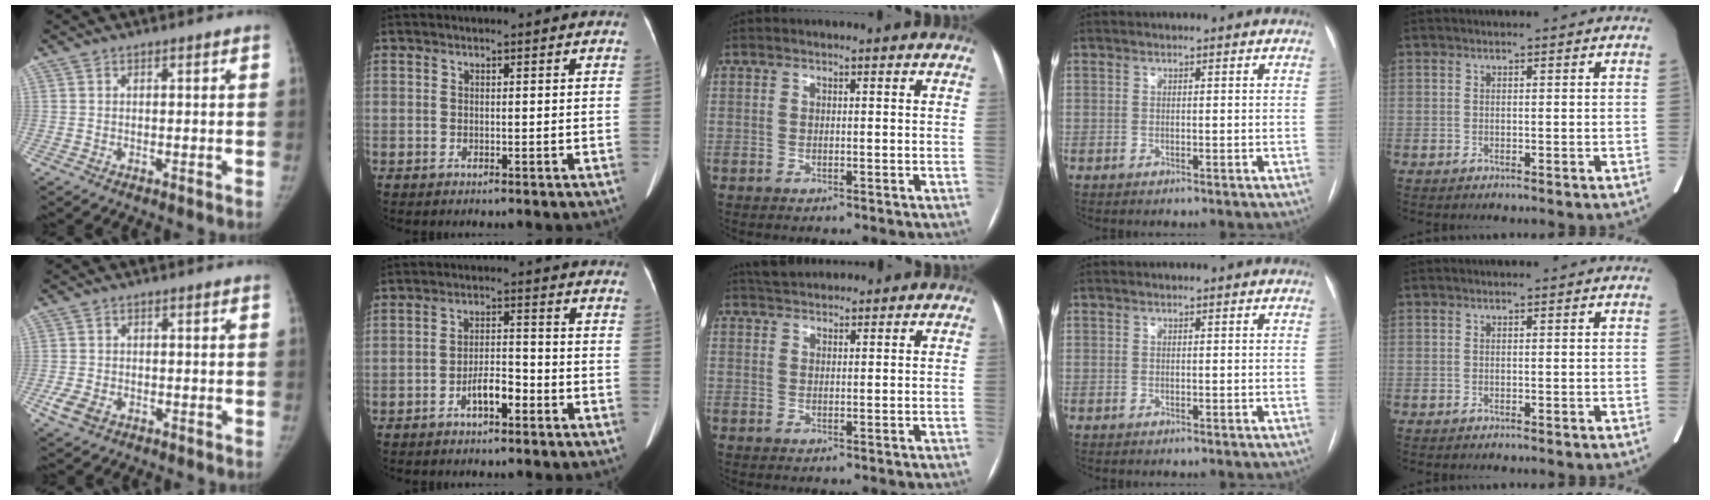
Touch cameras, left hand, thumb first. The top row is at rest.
{"thumb": {"total": 4.1, "force": [-1.8, 2.9, 2.3], "torque": [-0.047, 0.004, -0.028]}, "index": {"total": 4.4, "force": [-2.5, 1.4, 3.4], "torque": [-0.063, 0.011, -0.045]}, "middle": {"total": 4.4, "force": [4.1, 1.0, 1.1], "torque": [-0.018, 0.033, 0.071]}}